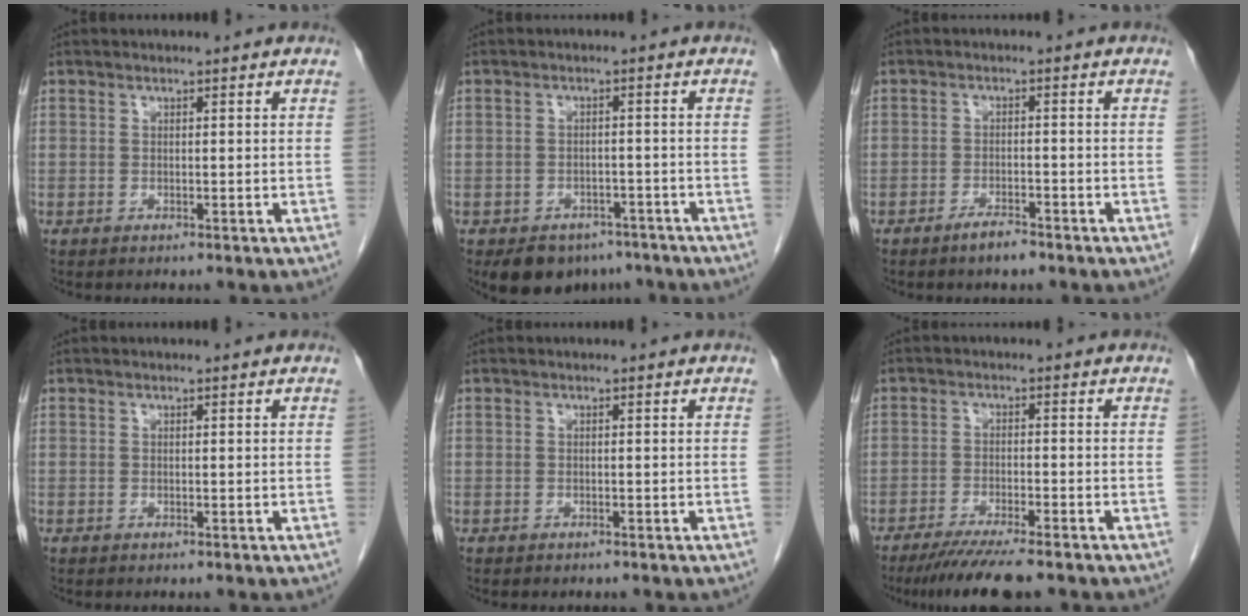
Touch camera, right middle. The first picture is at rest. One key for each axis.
{"total": 7.2, "fx": -5.4, "fy": 4.4, "fz": 1.9, "tx": -0.022, "ty": 0.004, "tz": -0.073}
{"total": 2.8, "fx": -2.2, "fy": 0.5, "fz": 1.6, "tx": -0.035, "ty": -0.003, "tz": -0.038}
{"total": 0.0}
{"total": 0.0}
{"total": 8.0, "fx": -6.4, "fy": 0.4, "fz": 4.8, "tx": -0.076, "ty": -0.021, "tz": -0.104}